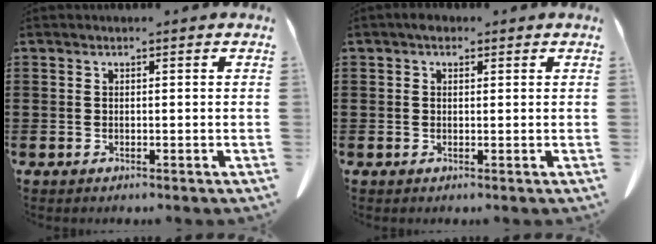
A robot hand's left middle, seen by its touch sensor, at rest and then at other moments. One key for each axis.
{"total": 1.2, "fx": 0.6, "fy": 0.8, "fz": 0.7, "tx": -0.007, "ty": 0.003, "tz": 0.008}